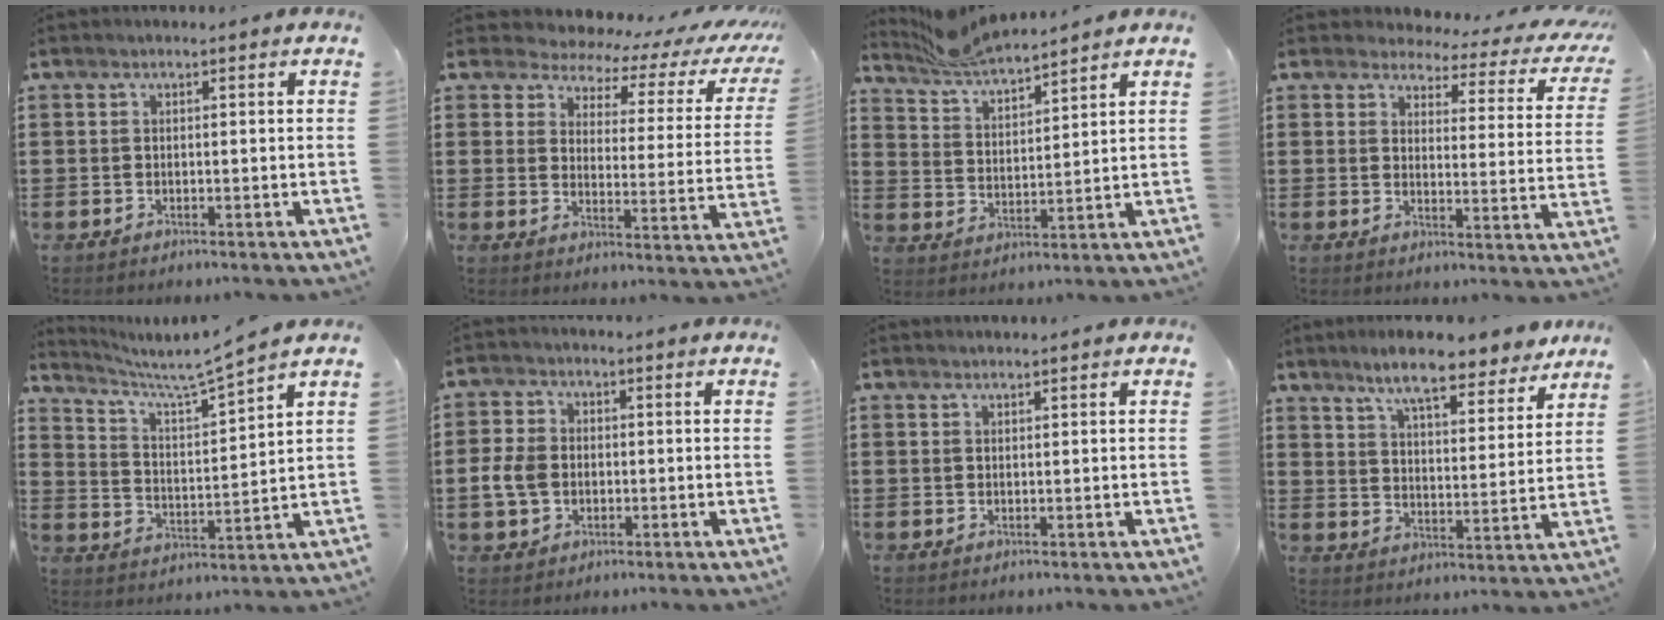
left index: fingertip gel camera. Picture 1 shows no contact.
{"total": 3.6, "force": [3.0, 1.7, 0.9], "torque": [-0.036, -0.027, 0.043]}
{"total": 6.4, "force": [6.2, 0.4, 1.7], "torque": [-0.057, -0.024, 0.112]}
{"total": 3.0, "force": [2.6, 0.7, 1.2], "torque": [-0.043, -0.018, 0.037]}
{"total": 5.3, "force": [4.7, -0.7, 2.3], "torque": [-0.068, -0.040, 0.070]}
{"total": 5.1, "force": [-0.7, 4.0, 3.0], "torque": [-0.092, 0.001, -0.022]}
{"total": 0.6, "force": [0.6, 0.0, 0.1], "torque": [-0.003, -0.002, 0.012]}
{"total": 8.3, "force": [7.4, 1.0, 3.8], "torque": [-0.091, -0.029, 0.130]}